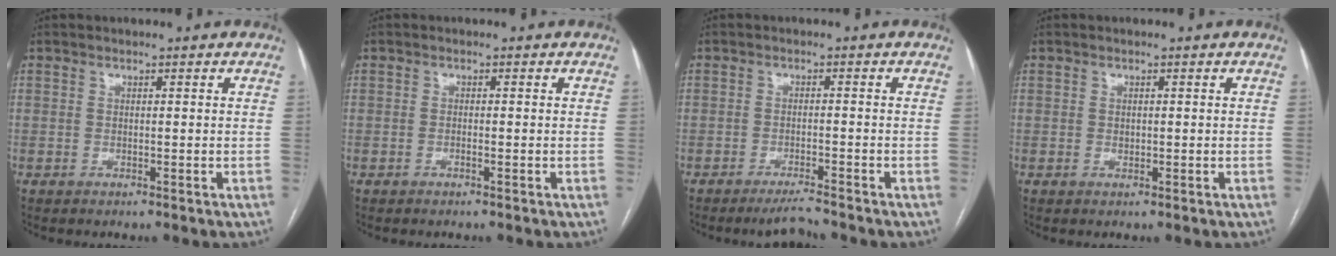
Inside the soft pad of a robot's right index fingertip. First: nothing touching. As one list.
[{"total": 0.6, "force": [-0.3, 0.0, 0.4], "torque": [-0.009, 0.001, -0.006]}, {"total": 3.2, "force": [-3.0, -0.3, 1.2], "torque": [-0.022, -0.013, -0.051]}, {"total": 0.7, "force": [0.0, 0.5, 0.4], "torque": [-0.006, 0.000, 0.000]}]